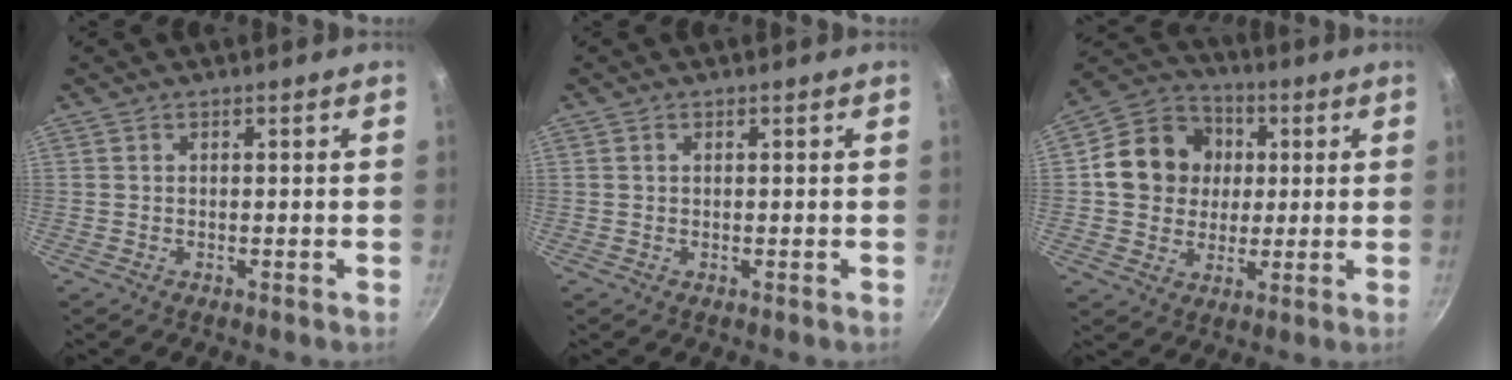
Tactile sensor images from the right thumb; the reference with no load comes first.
{"total": 0.6, "force": [0.2, 0.5, 0.4], "torque": [-0.006, 0.003, 0.003]}
{"total": 14.2, "force": [1.9, 12.6, 6.4], "torque": [-0.082, 0.018, 0.022]}